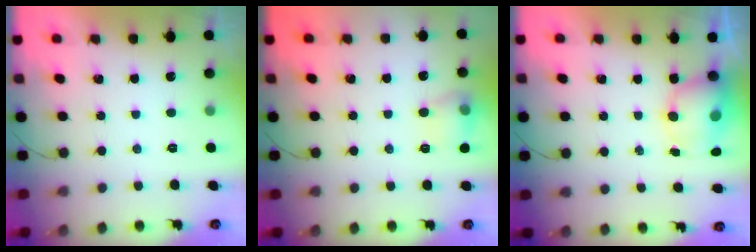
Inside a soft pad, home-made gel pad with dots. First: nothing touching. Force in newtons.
{"total": 9.4, "press": 9.4, "slide": 0.6}
{"total": 6.7, "press": 6.7, "slide": 0.9}